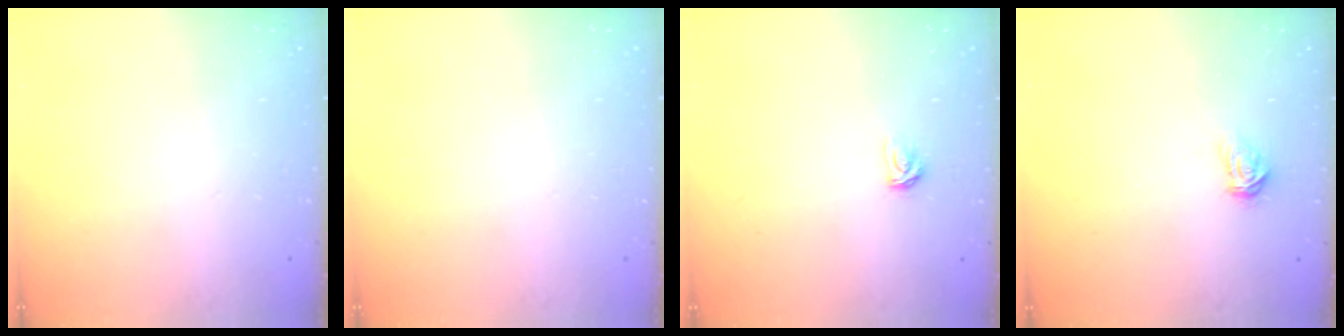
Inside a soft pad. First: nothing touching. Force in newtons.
{"total": 0.0}
{"total": 3.1, "press": 3.0, "slide": 0.4}
{"total": 3.0, "press": 3.0, "slide": 0.3}